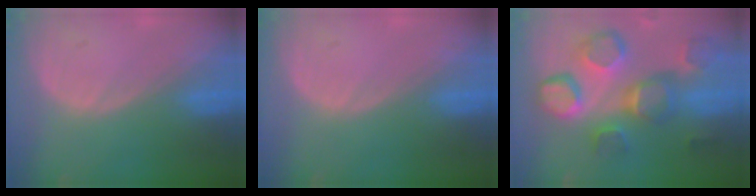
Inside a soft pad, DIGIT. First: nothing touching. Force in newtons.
{"total": 0.0}
{"total": 12.4, "press": 11.1, "slide": 5.6}